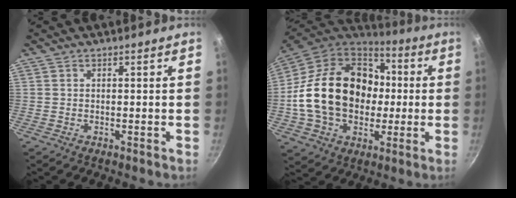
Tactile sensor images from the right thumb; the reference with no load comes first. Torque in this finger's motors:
{"motor_torque": [-0.48, 2.82, 1.73, -0.59, 0.30]}